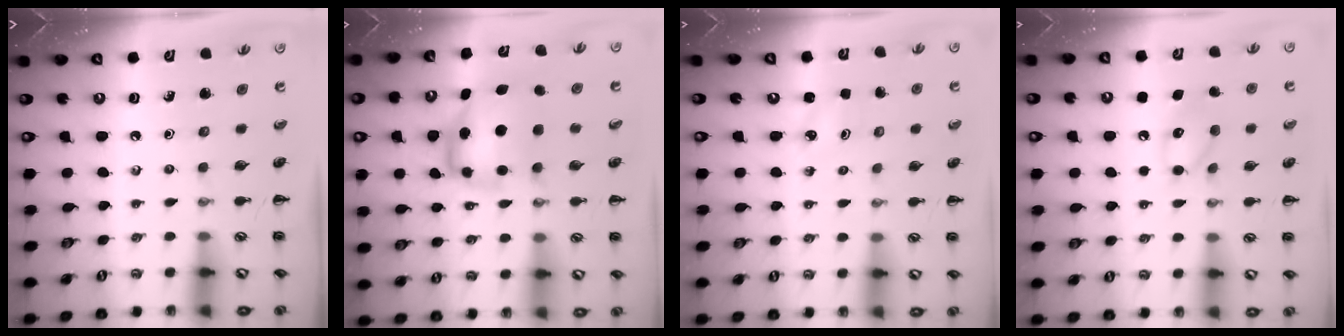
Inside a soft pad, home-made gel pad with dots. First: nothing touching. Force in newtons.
{"total": 6.7, "press": 6.6, "slide": 1.1}
{"total": 1.9, "press": 1.8, "slide": 0.4}
{"total": 9.4, "press": 9.3, "slide": 1.1}